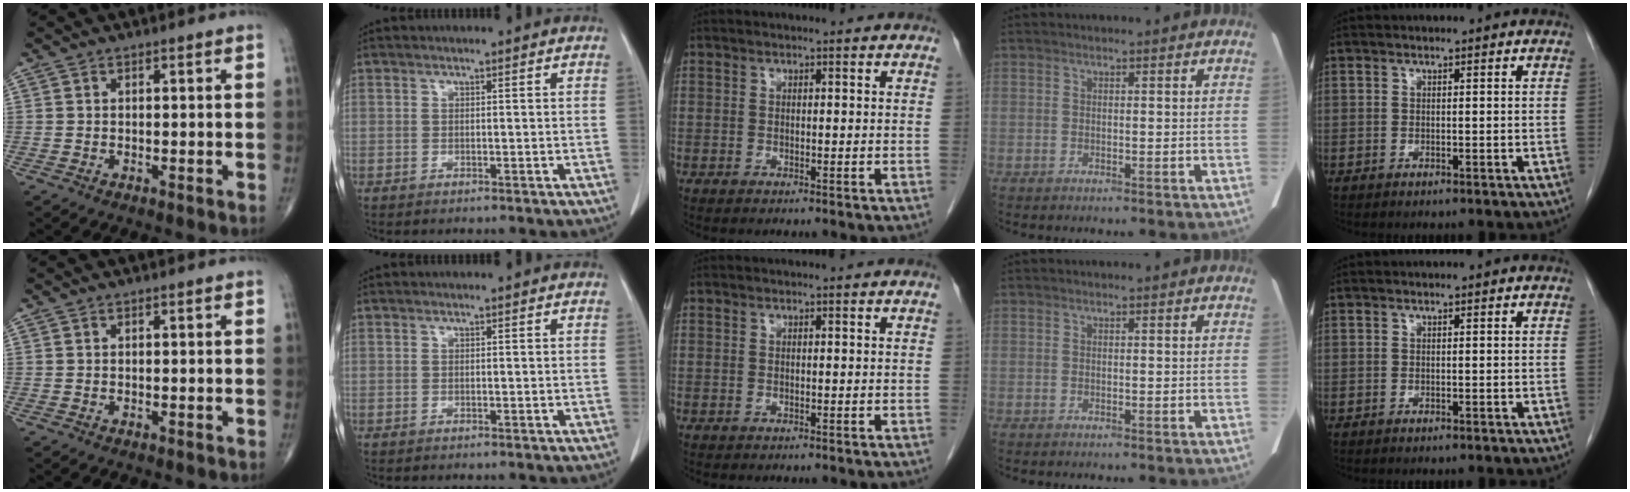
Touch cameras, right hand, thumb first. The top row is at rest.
{}